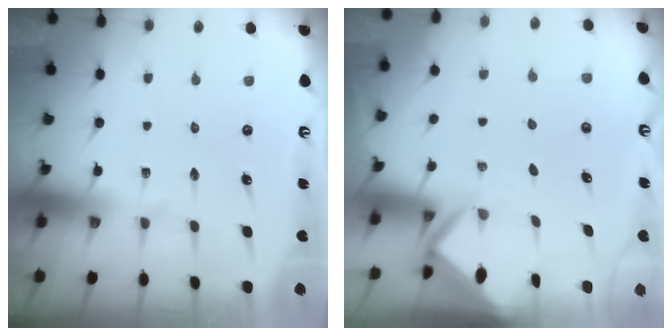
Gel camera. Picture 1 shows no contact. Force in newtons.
{"total": 3.0, "press": 3.0, "slide": 0.2}